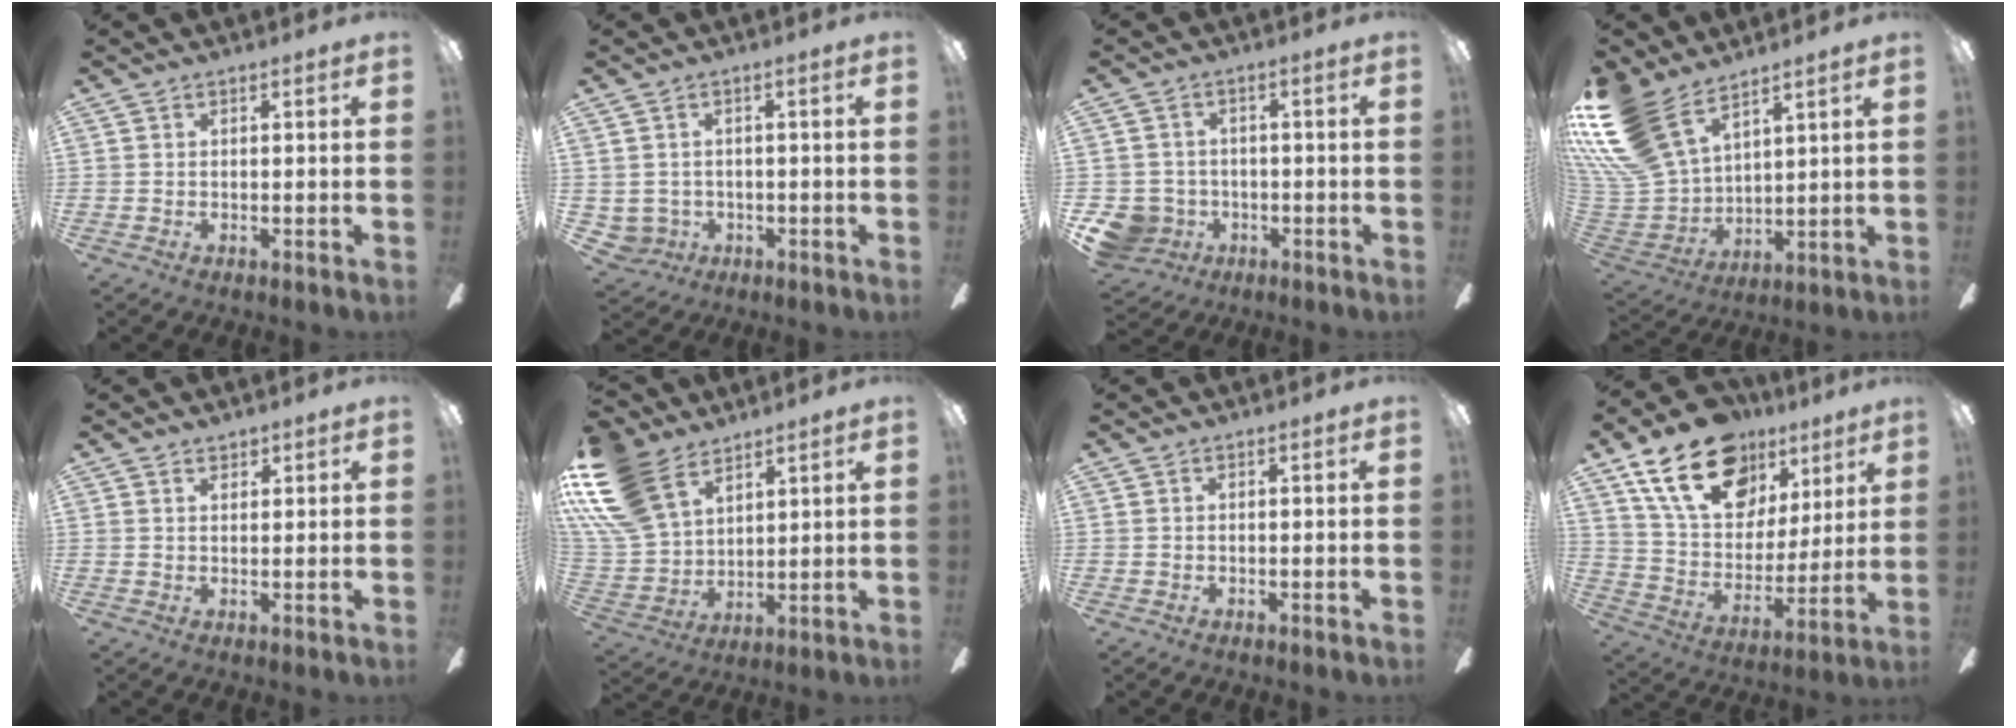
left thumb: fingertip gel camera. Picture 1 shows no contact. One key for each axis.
{"total": 3.4, "fx": 0.2, "fy": 3.4, "fz": 0.6, "tx": -0.034, "ty": 0.000, "tz": 0.001}
{"total": 6.8, "fx": -2.4, "fy": 6.2, "fz": 1.6, "tx": -0.065, "ty": 0.016, "tz": -0.043}
{"total": 19.9, "fx": 13.2, "fy": 10.4, "fz": 10.5, "tx": -0.255, "ty": -0.067, "tz": 0.247}
{"total": 1.6, "fx": 1.4, "fy": 0.6, "fz": 0.2, "tx": 0.004, "ty": -0.005, "tz": 0.025}
{"total": 19.9, "fx": 11.9, "fy": 12.1, "fz": 10.5, "tx": -0.251, "ty": -0.051, "tz": 0.222}
{"total": 0.0}
{"total": 22.9, "fx": 13.8, "fy": 13.8, "fz": 12.0, "tx": -0.212, "ty": -0.061, "tz": 0.253}